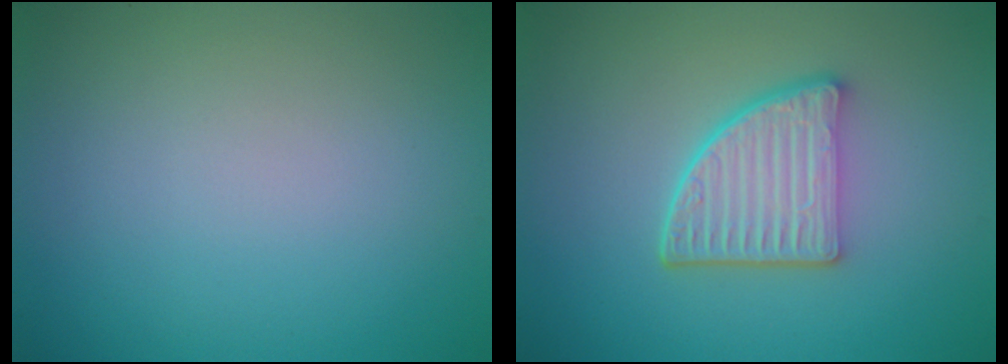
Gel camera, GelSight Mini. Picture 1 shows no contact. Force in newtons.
{"total": 5.0, "press": 3.8, "slide": 3.3}